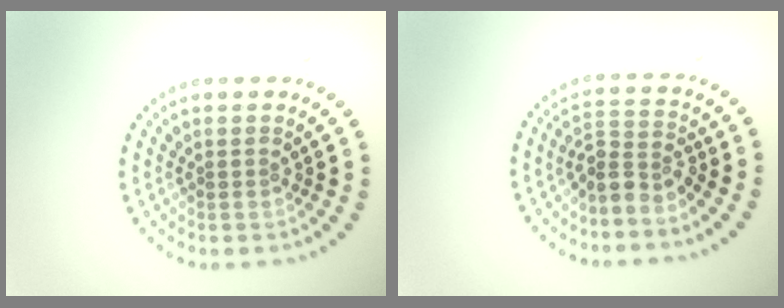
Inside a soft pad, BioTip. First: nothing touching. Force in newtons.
{"total": 2.8, "press": 1.9, "slide": 2.0}